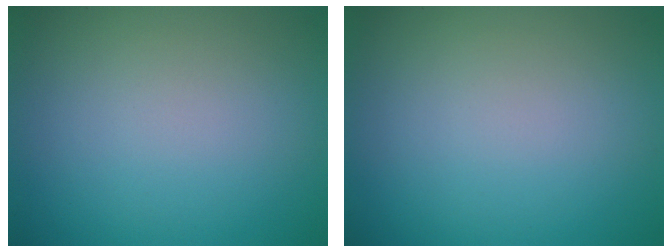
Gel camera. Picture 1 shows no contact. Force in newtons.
{"total": 0.0}